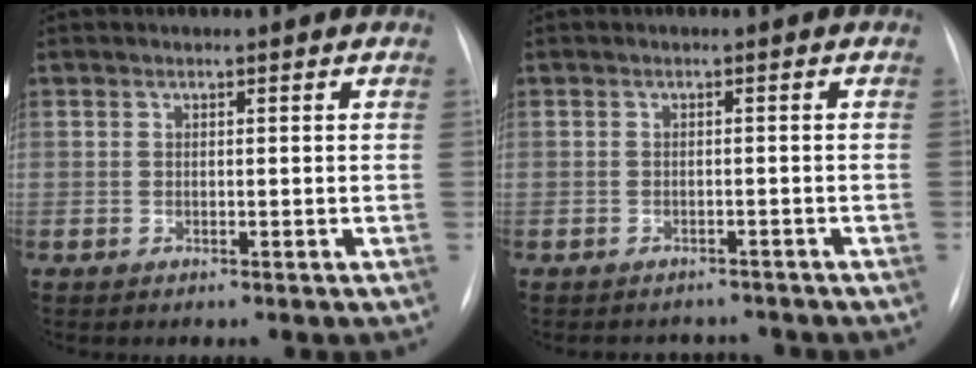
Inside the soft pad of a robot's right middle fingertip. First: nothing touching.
{"total": 3.9, "force": [-3.6, 1.6, -0.2], "torque": [0.006, 0.008, -0.044]}